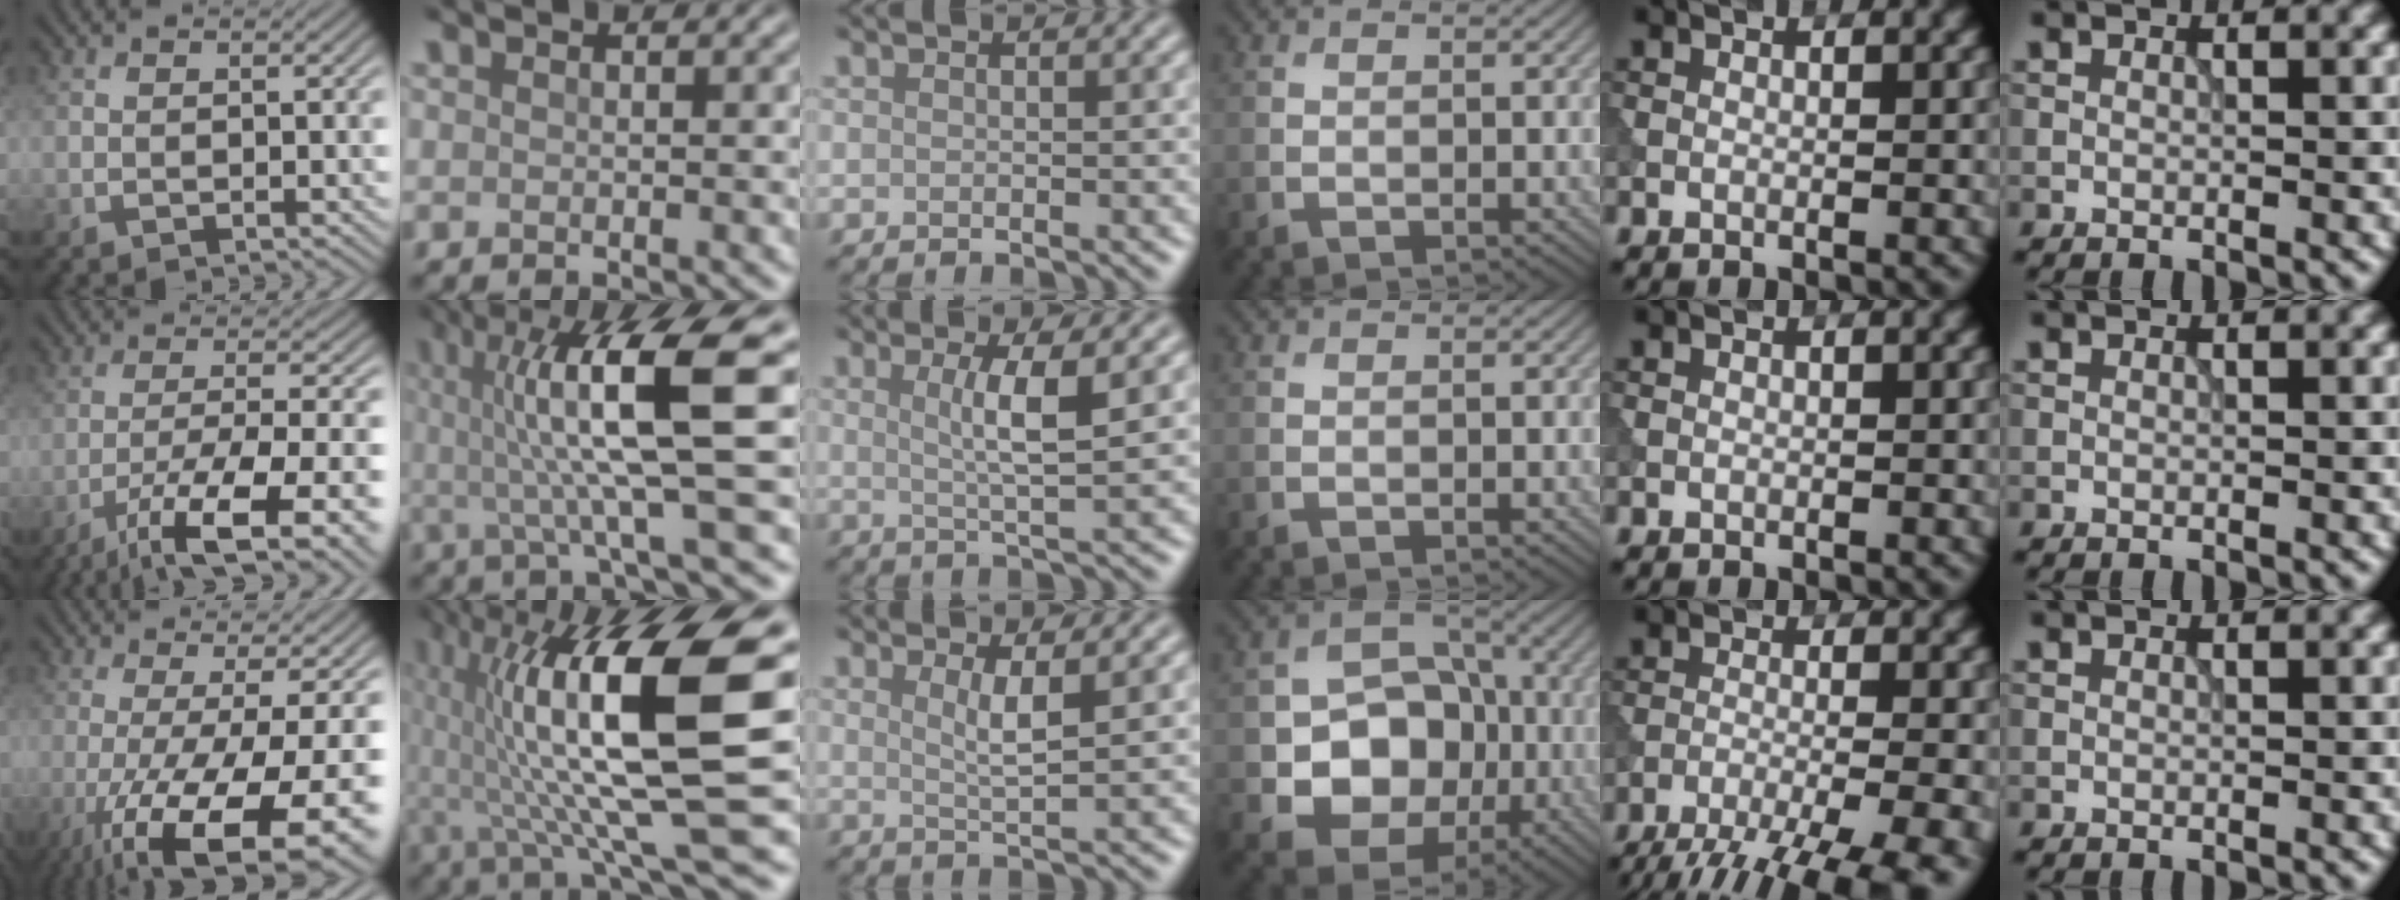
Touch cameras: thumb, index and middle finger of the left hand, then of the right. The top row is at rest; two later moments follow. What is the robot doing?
{"motion": "extract", "object": "tissue"}